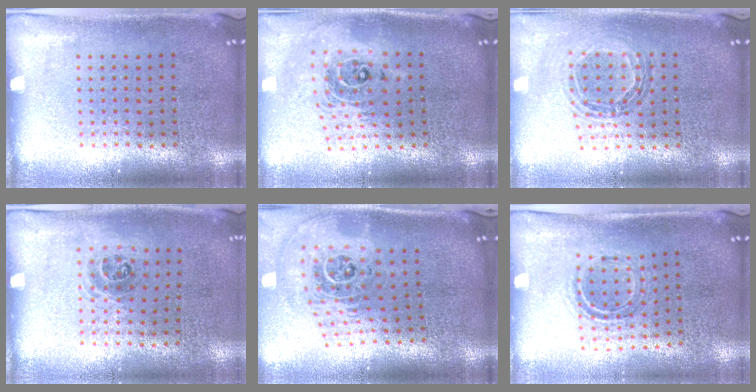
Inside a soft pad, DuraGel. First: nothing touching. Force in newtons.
{"total": 2.1, "press": 1.6, "slide": 1.4}
{"total": 0.8, "press": 0.8, "slide": 0.1}
{"total": 1.0, "press": 0.7, "slide": 0.7}
{"total": 2.3, "press": 1.6, "slide": 1.6}
{"total": 1.0, "press": 0.9, "slide": 0.3}